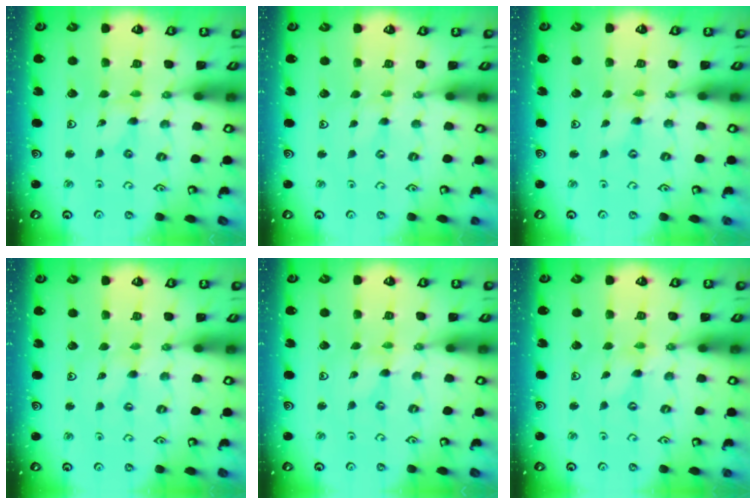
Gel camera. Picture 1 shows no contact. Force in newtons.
{"total": 0.5, "press": 0.5, "slide": 0.1}
{"total": 0.0}
{"total": 1.4, "press": 1.4, "slide": 0.3}
{"total": 0.0}
{"total": 0.0}